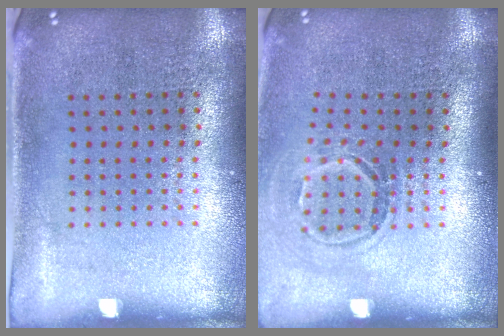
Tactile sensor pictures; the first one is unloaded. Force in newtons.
{"total": 1.6, "press": 1.1, "slide": 1.1}